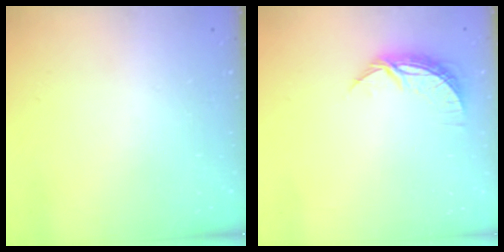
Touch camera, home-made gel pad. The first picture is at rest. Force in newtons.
{"total": 7.2, "press": 7.2, "slide": 0.4}